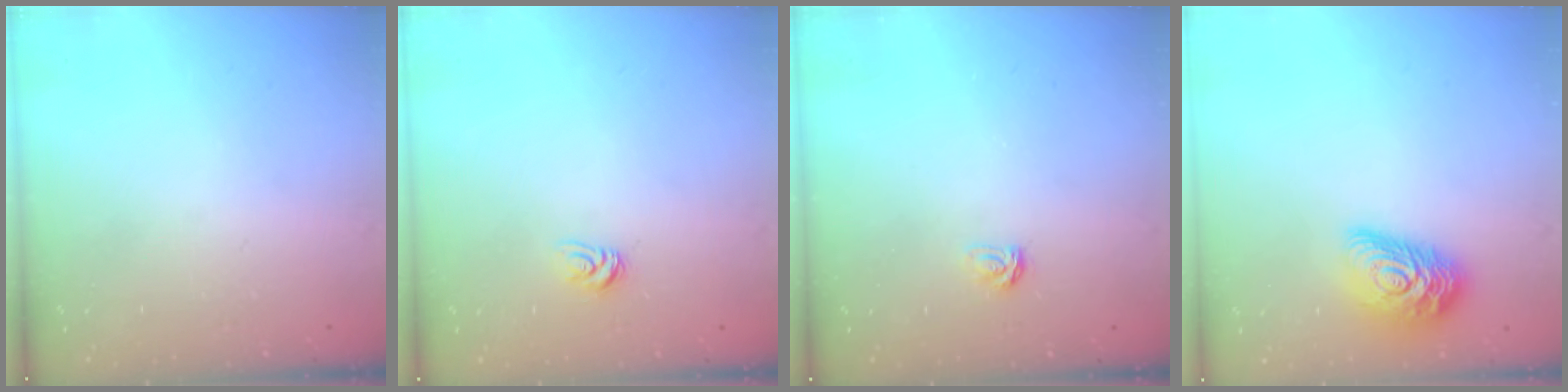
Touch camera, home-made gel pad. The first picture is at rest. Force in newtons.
{"total": 3.9, "press": 3.9, "slide": 0.2}
{"total": 3.1, "press": 3.0, "slide": 0.4}
{"total": 13.3, "press": 13.3, "slide": 0.6}